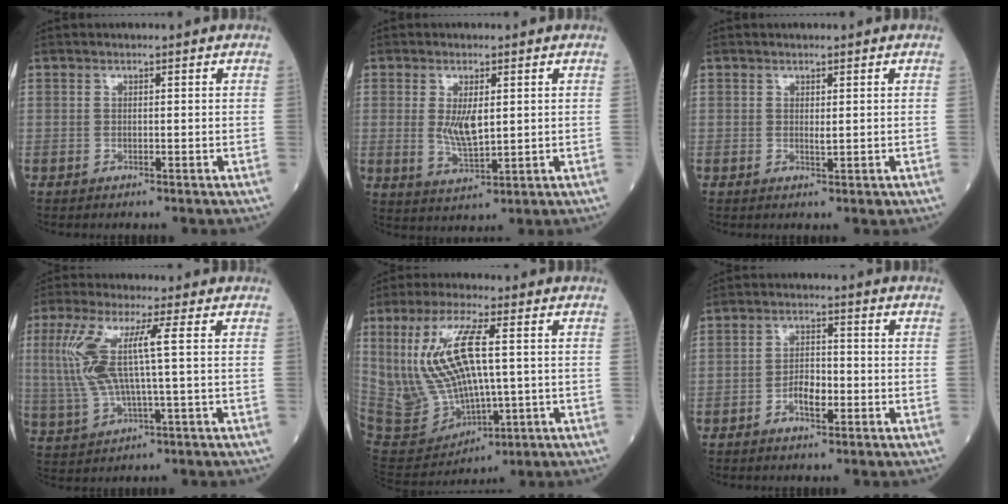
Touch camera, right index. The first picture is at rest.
{"total": 5.2, "force": [0.8, 1.2, 5.0], "torque": [-0.098, -0.010, 0.021]}
{"total": 0.9, "force": [0.2, -0.2, 0.9], "torque": [-0.018, -0.004, 0.006]}
{"total": 10.2, "force": [1.5, 0.6, 10.1], "torque": [-0.241, 0.013, 0.033]}
{"total": 16.8, "force": [2.0, 5.8, 15.6], "torque": [-0.342, 0.007, 0.064]}
{"total": 3.7, "force": [-1.6, 1.3, 3.1], "torque": [-0.057, 0.004, -0.030]}